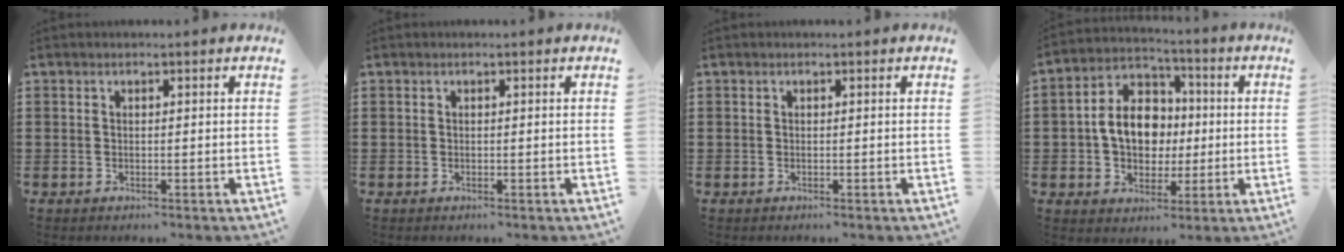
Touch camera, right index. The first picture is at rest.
{"total": 0.0}
{"total": 0.0}
{"total": 9.5, "force": [-0.4, 7.1, 6.3], "torque": [-0.143, 0.016, -0.012]}